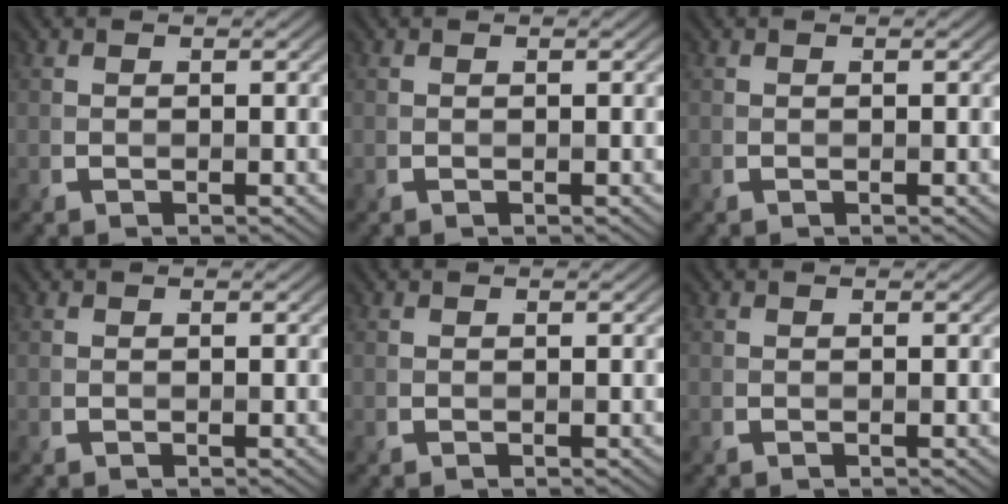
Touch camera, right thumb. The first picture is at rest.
{"total": 0.0}
{"total": 0.0}
{"total": 0.0}
{"total": 0.0}
{"total": 0.0}